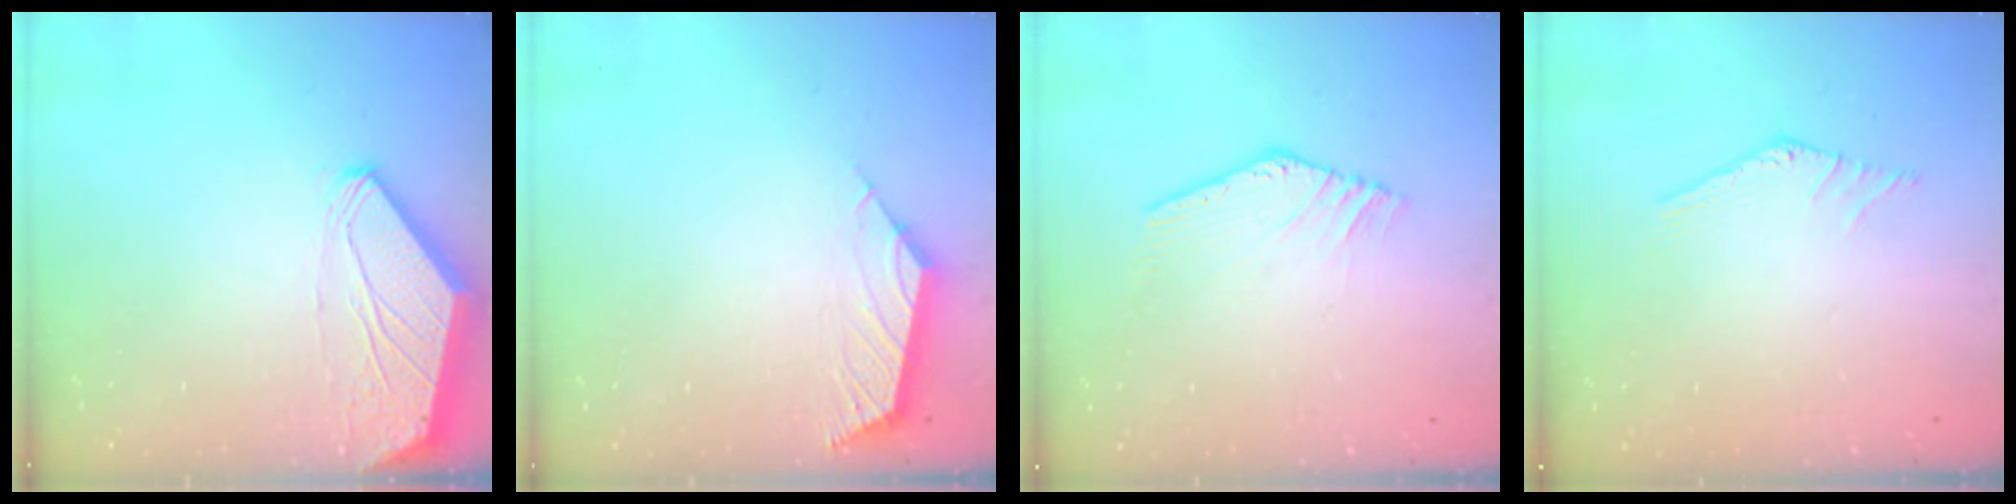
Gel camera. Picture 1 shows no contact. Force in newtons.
{"total": 3.0, "press": 2.9, "slide": 0.6}
{"total": 3.4, "press": 3.4, "slide": 0.2}
{"total": 0.0}